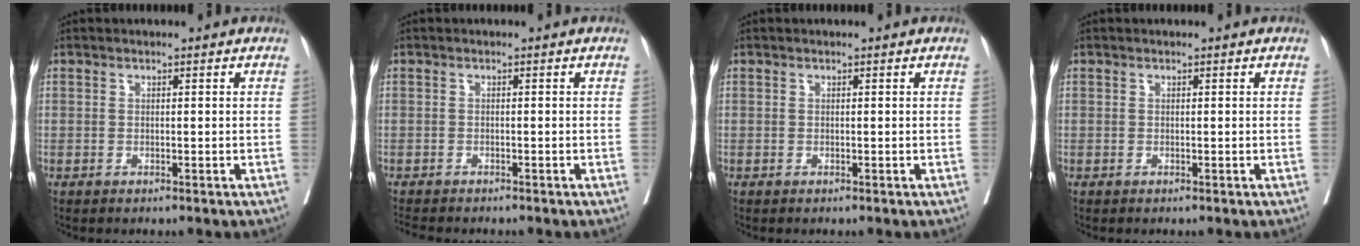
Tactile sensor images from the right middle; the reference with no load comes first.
{"total": 3.9, "force": [-3.5, 0.7, 1.5], "torque": [-0.022, -0.009, -0.055]}
{"total": 0.0}
{"total": 0.0}